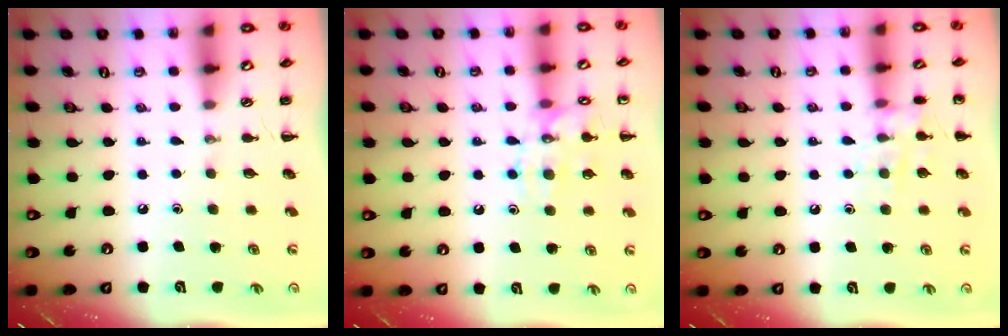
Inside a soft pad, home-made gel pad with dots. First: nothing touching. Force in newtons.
{"total": 12.3, "press": 12.3, "slide": 0.7}
{"total": 8.5, "press": 8.4, "slide": 1.6}